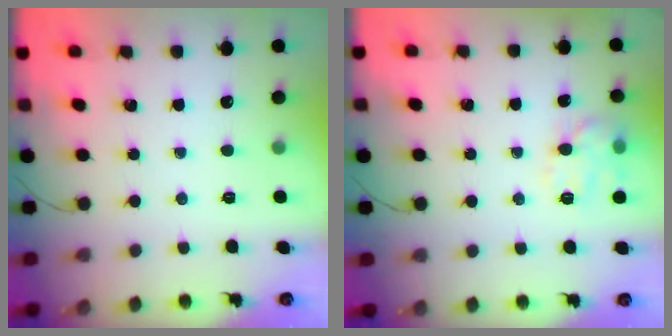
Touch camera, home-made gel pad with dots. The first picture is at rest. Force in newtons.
{"total": 11.2, "press": 11.2, "slide": 0.2}